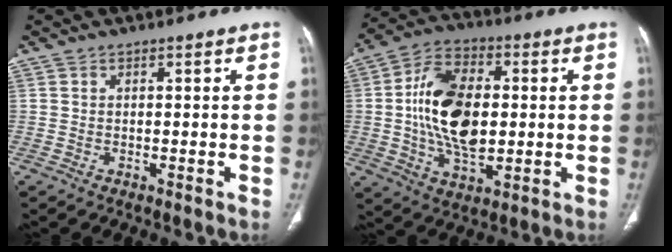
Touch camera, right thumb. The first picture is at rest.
{"total": 16.8, "force": [0.6, 9.8, 13.6], "torque": [-0.232, 0.009, 0.010]}